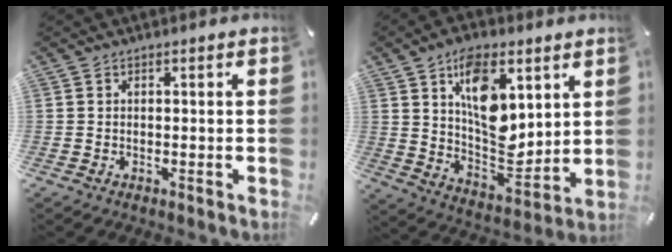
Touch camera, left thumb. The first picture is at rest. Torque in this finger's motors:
{"motor_torque": [2.28, 2.73, 1.44, -1.33, 0.67]}